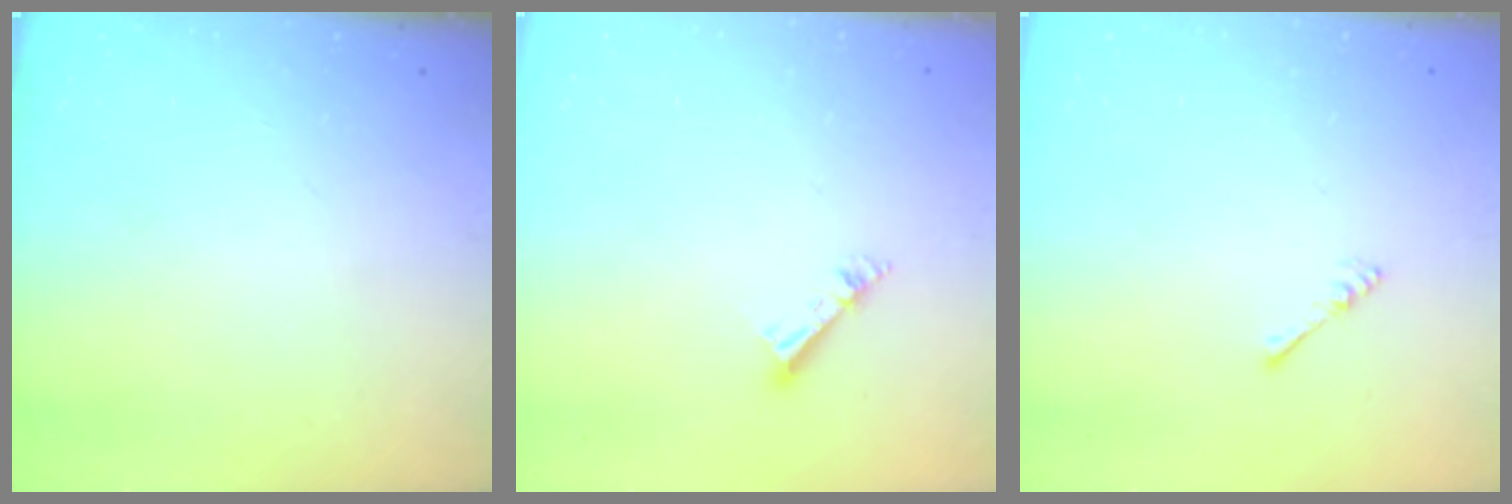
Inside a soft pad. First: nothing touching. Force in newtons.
{"total": 4.2, "press": 4.2, "slide": 0.2}
{"total": 2.2, "press": 2.2, "slide": 0.4}